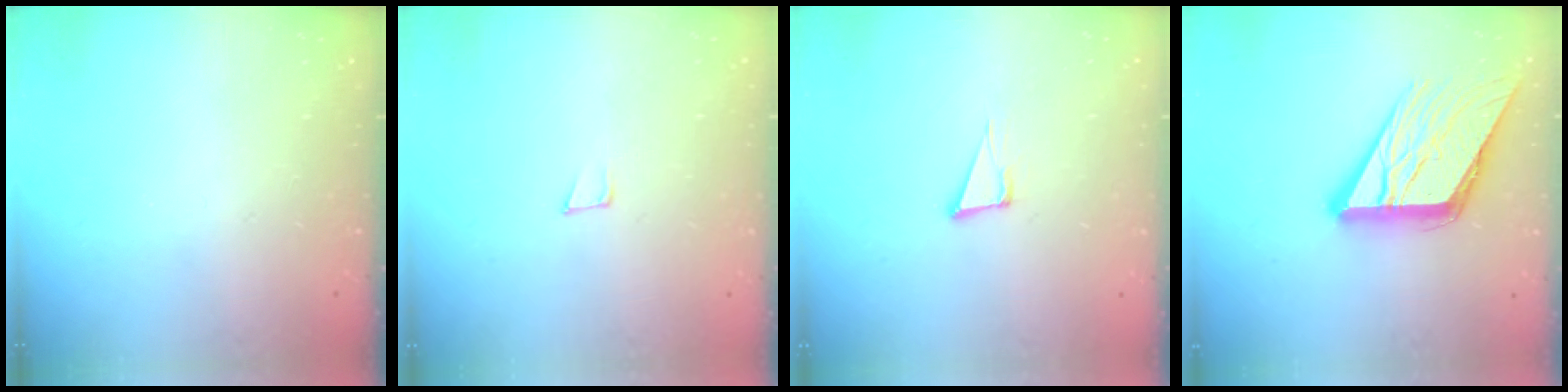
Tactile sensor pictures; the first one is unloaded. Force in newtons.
{"total": 4.9, "press": 4.7, "slide": 1.0}
{"total": 5.2, "press": 4.2, "slide": 3.1}
{"total": 17.4, "press": 17.3, "slide": 1.3}